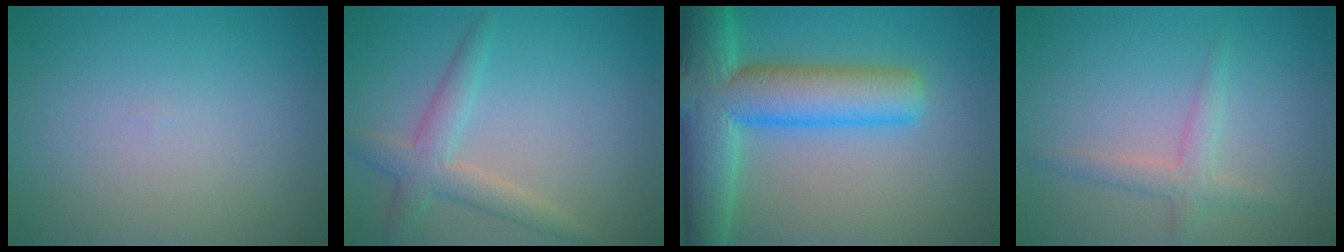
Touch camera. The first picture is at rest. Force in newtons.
{"total": 3.1, "press": 3.1, "slide": 0.1}
{"total": 10.7, "press": 10.7, "slide": 0.5}
{"total": 2.2, "press": 2.2, "slide": 0.0}